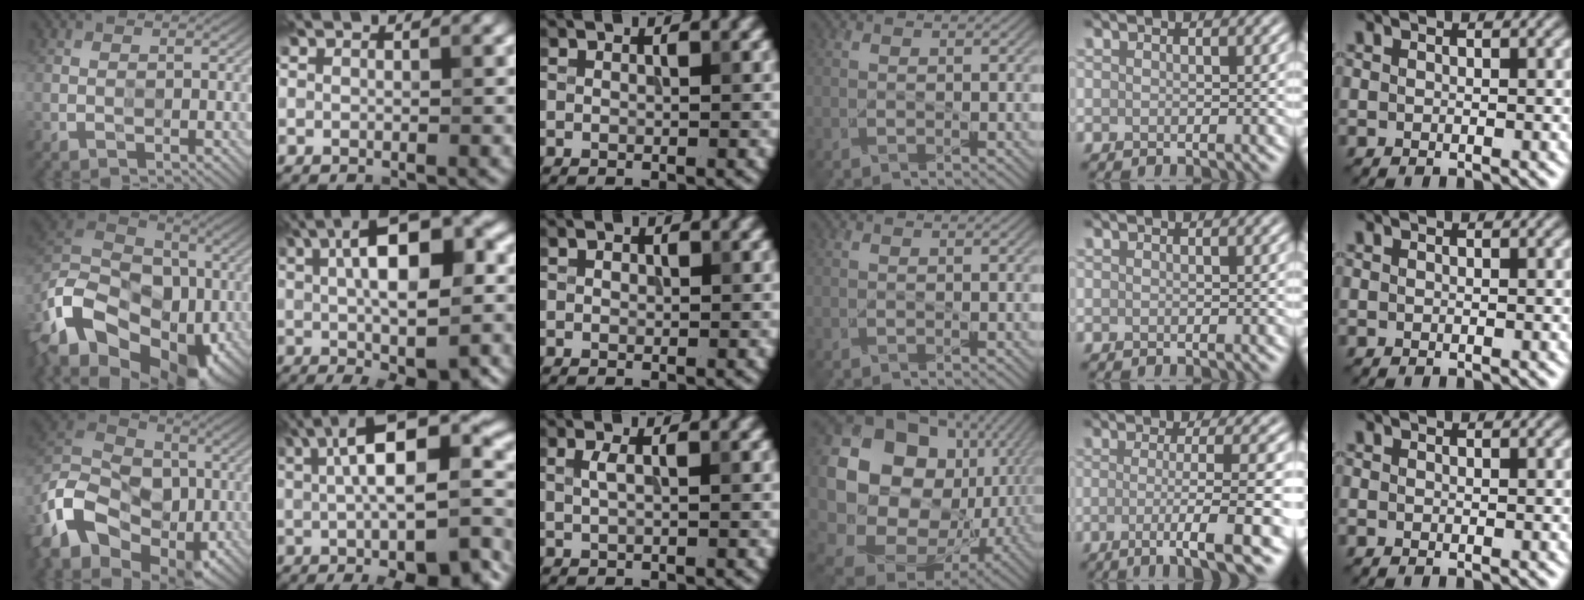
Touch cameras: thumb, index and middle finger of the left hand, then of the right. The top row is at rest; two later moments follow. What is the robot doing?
{"motion": "wipe", "object": "glasses"}